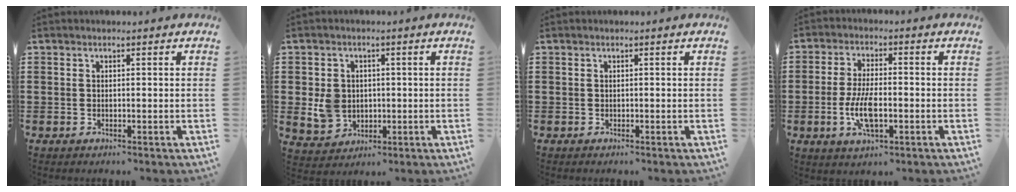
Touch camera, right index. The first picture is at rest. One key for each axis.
{"total": 4.9, "fx": -0.1, "fy": 4.3, "fz": 2.3, "tx": -0.063, "ty": 0.009, "tz": -0.002}
{"total": 0.0}
{"total": 7.1, "fx": -1.9, "fy": 2.8, "fz": 6.2, "tx": -0.139, "ty": -0.005, "tz": -0.040}